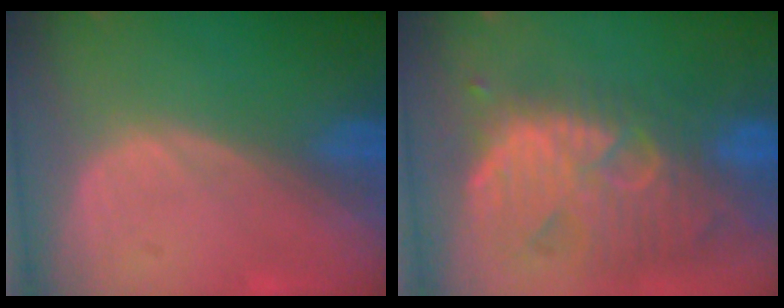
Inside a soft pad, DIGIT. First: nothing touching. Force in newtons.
{"total": 12.4, "press": 11.0, "slide": 5.7}